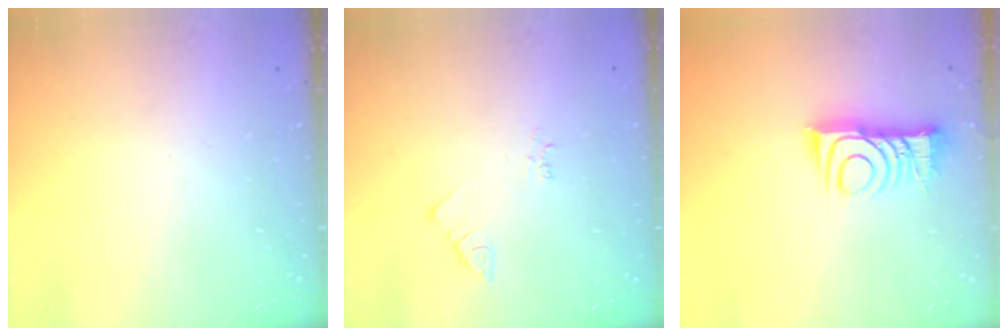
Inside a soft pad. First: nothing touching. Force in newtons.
{"total": 2.5, "press": 2.5, "slide": 0.5}
{"total": 10.3, "press": 10.3, "slide": 0.4}